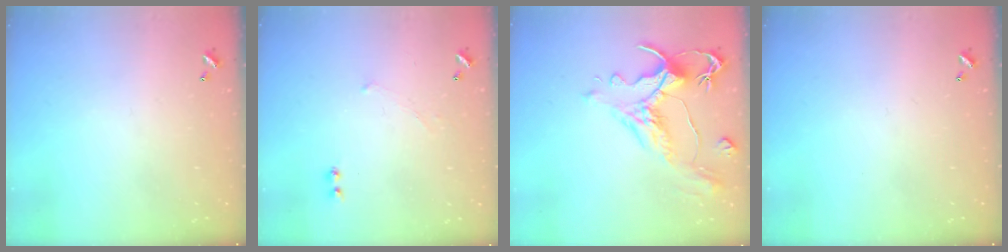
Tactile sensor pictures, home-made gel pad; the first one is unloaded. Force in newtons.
{"total": 1.1, "press": 0.9, "slide": 0.5}
{"total": 1.5, "press": 0.2, "slide": 1.5}
{"total": 0.0}